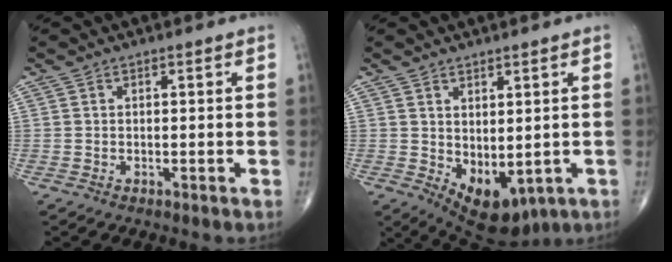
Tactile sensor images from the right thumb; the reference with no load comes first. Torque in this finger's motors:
{"motor_torque": [-0.14, 0.64, 0.05, -0.18, 0.18]}